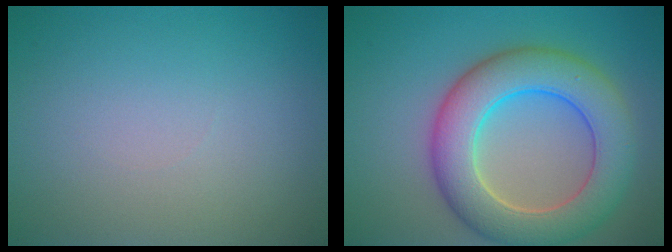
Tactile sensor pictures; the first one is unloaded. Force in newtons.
{"total": 8.7, "press": 8.7, "slide": 0.4}